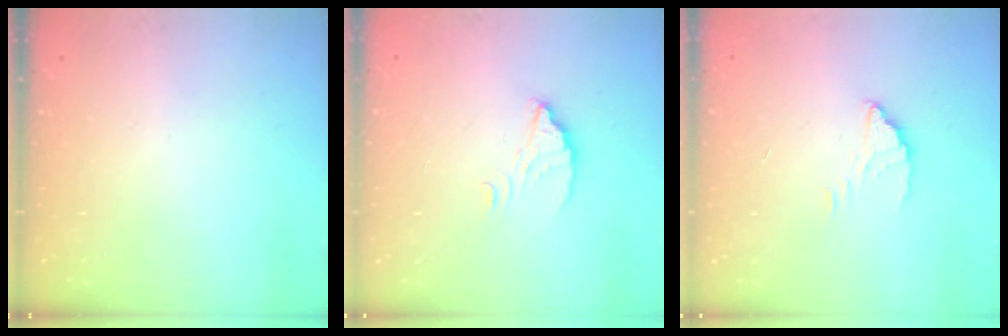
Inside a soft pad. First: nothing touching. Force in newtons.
{"total": 3.4, "press": 3.4, "slide": 0.1}
{"total": 2.4, "press": 2.4, "slide": 0.0}